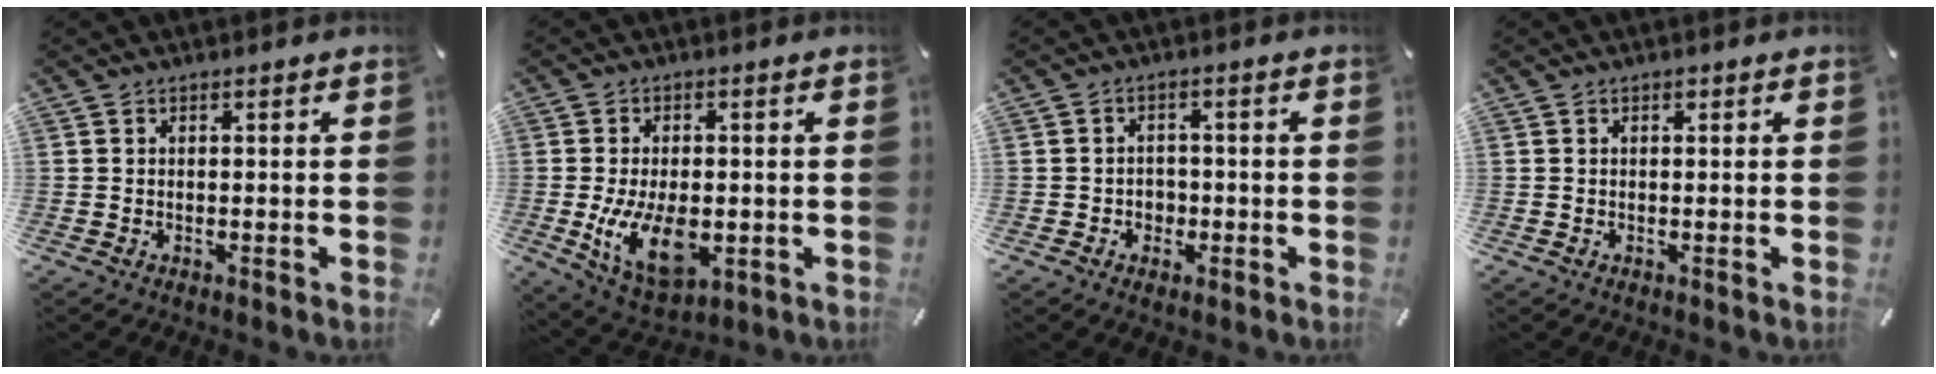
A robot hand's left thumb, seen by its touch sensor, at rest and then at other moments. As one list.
[{"total": 13.0, "force": [-2.1, 7.6, 10.4], "torque": [-0.200, -0.017, -0.035]}, {"total": 3.0, "force": [-0.9, 2.8, 0.8], "torque": [-0.007, 0.002, -0.021]}, {"total": 0.6, "force": [0.3, 0.5, 0.3], "torque": [-0.006, 0.001, 0.005]}]